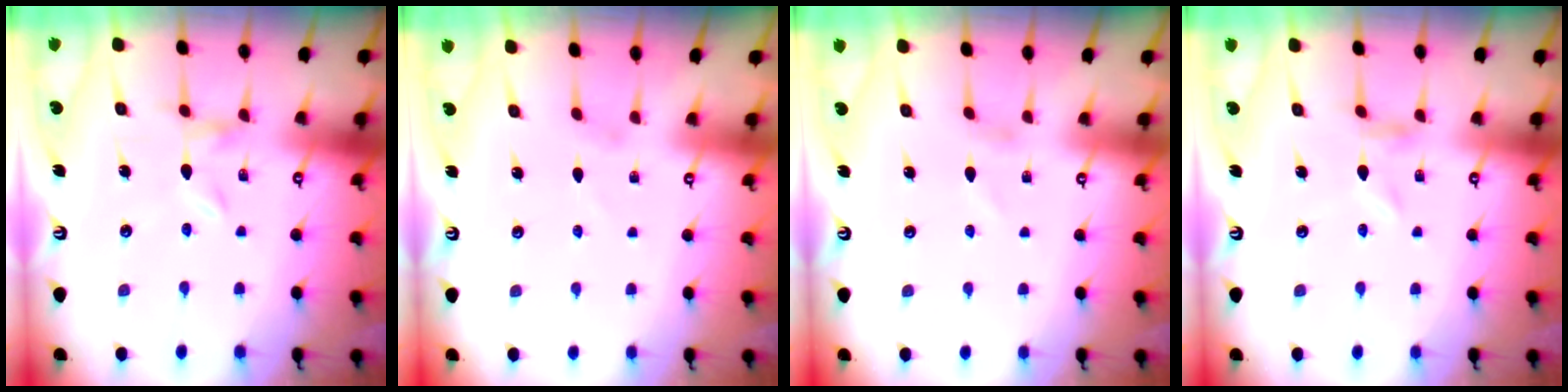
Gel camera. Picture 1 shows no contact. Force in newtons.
{"total": 1.2, "press": 1.2, "slide": 0.0}
{"total": 1.1, "press": 1.1, "slide": 0.1}
{"total": 0.0}